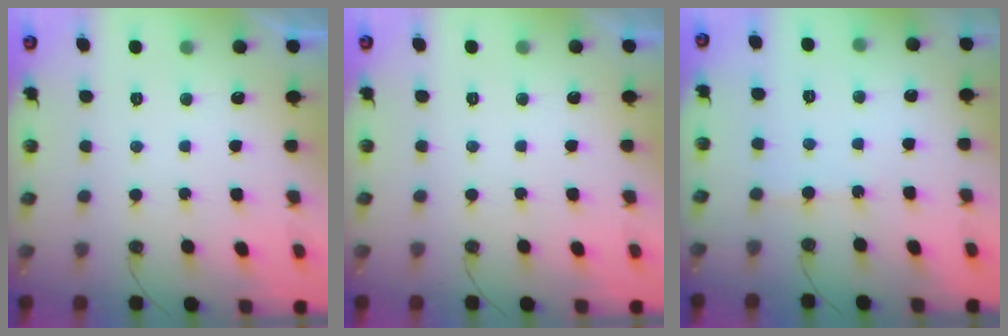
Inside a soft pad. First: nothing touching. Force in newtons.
{"total": 0.0}
{"total": 4.2, "press": 4.2, "slide": 0.6}